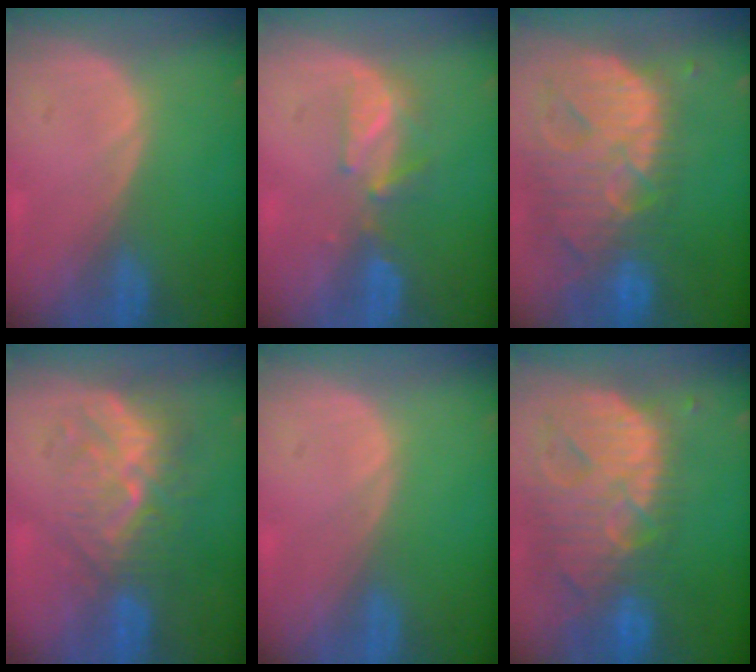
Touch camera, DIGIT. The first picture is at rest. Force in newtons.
{"total": 3.7, "press": 3.6, "slide": 0.8}
{"total": 13.9, "press": 11.7, "slide": 7.4}
{"total": 9.3, "press": 8.3, "slide": 4.1}
{"total": 0.0}
{"total": 13.9, "press": 11.7, "slide": 7.4}